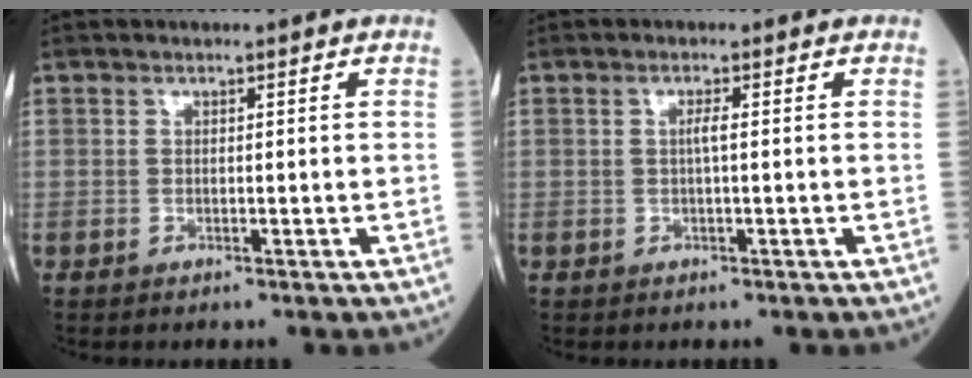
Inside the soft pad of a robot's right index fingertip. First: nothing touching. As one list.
[{"total": 1.3, "force": [0.0, -0.1, 1.3], "torque": [-0.027, 0.002, -0.001]}]